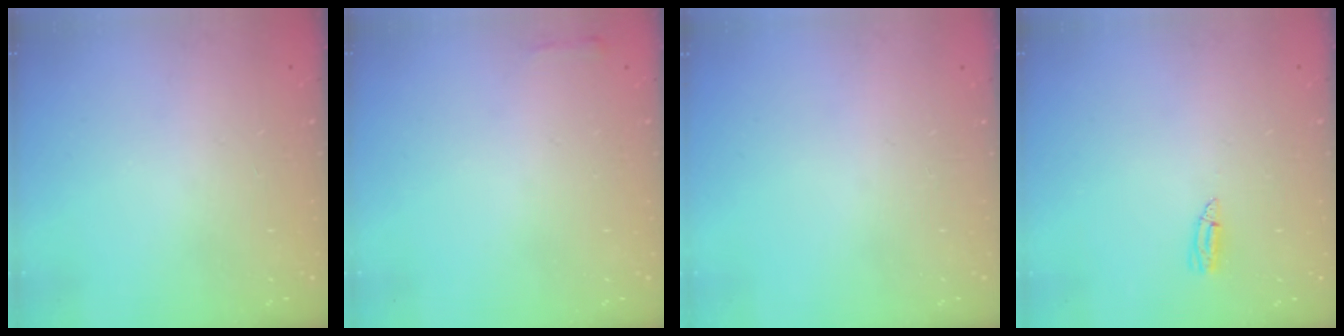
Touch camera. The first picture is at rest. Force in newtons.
{"total": 2.1, "press": 2.0, "slide": 0.5}
{"total": 0.0}
{"total": 4.8, "press": 4.3, "slide": 2.0}